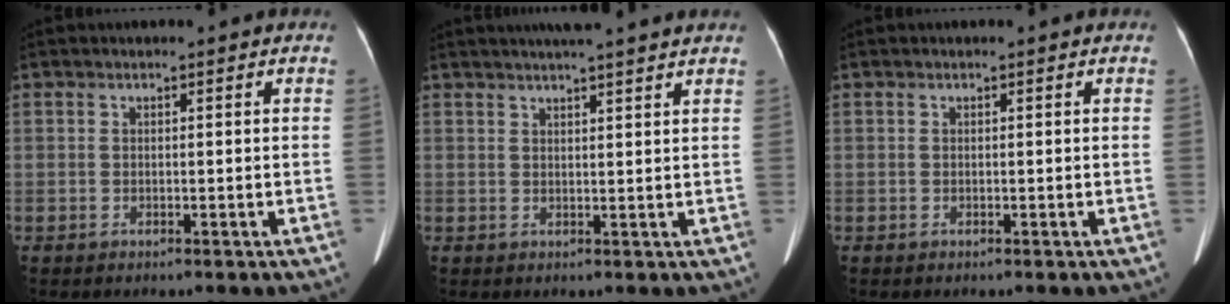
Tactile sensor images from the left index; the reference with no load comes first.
{"total": 9.4, "force": [8.0, 0.0, 4.9], "torque": [-0.073, 0.028, 0.094]}
{"total": 0.0}